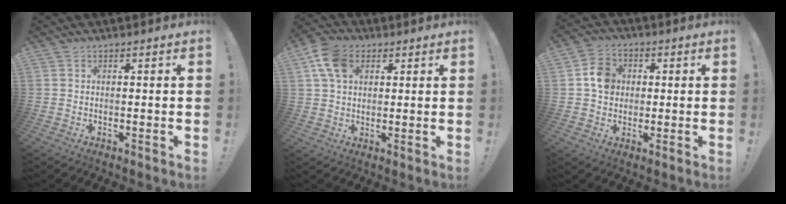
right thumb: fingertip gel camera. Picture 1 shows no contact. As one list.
[{"total": 10.8, "force": [4.2, 7.7, 6.4], "torque": [-0.114, -0.003, 0.082]}, {"total": 8.0, "force": [0.9, 7.0, 3.6], "torque": [-0.037, 0.010, 0.020]}]